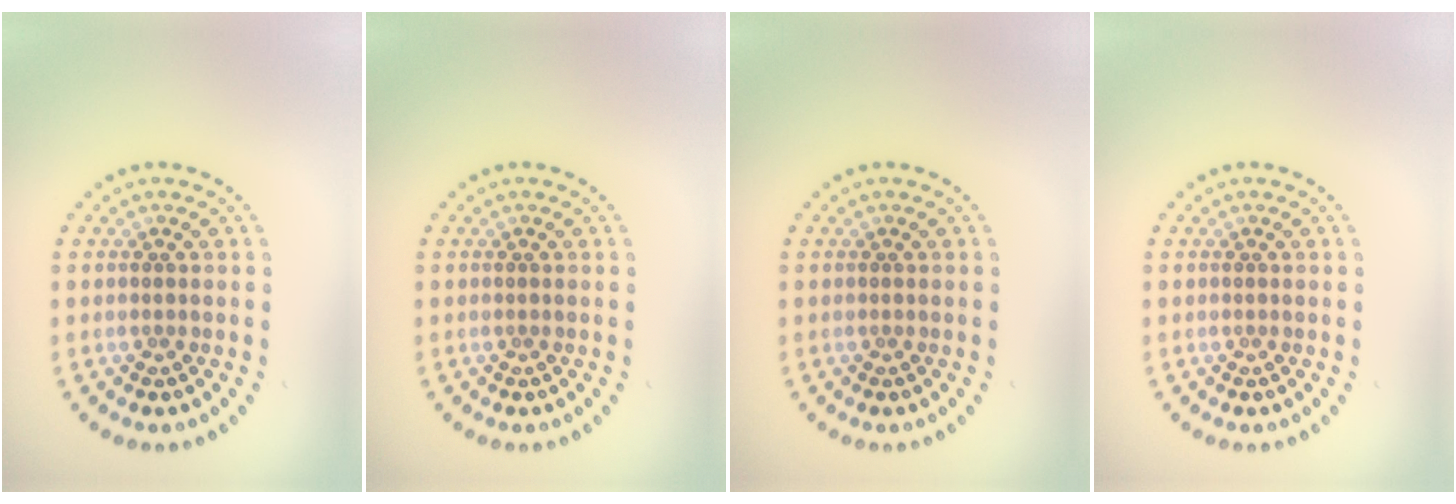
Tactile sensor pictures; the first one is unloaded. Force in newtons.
{"total": 0.0}
{"total": 0.0}
{"total": 0.0}